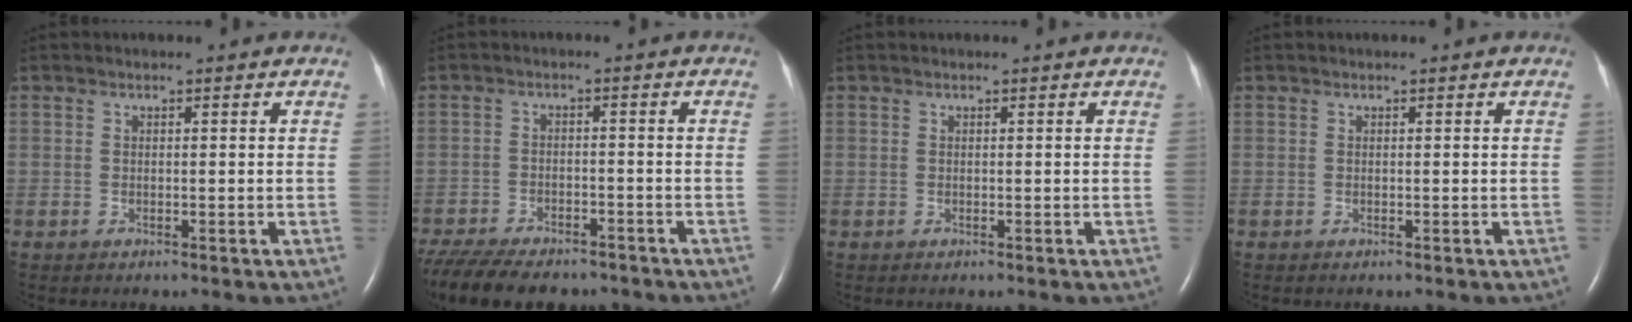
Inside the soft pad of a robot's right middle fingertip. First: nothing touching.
{"total": 16.6, "force": [-13.4, 6.3, 7.5], "torque": [-0.194, -0.024, -0.192]}
{"total": 0.0}
{"total": 0.0}